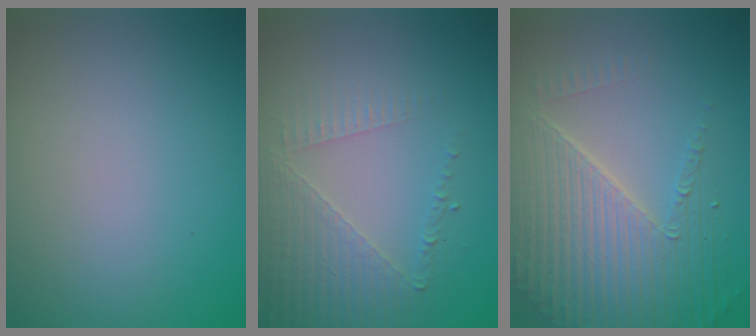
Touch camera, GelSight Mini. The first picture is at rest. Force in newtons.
{"total": 5.2, "press": 3.1, "slide": 4.2}
{"total": 6.7, "press": 4.9, "slide": 4.5}